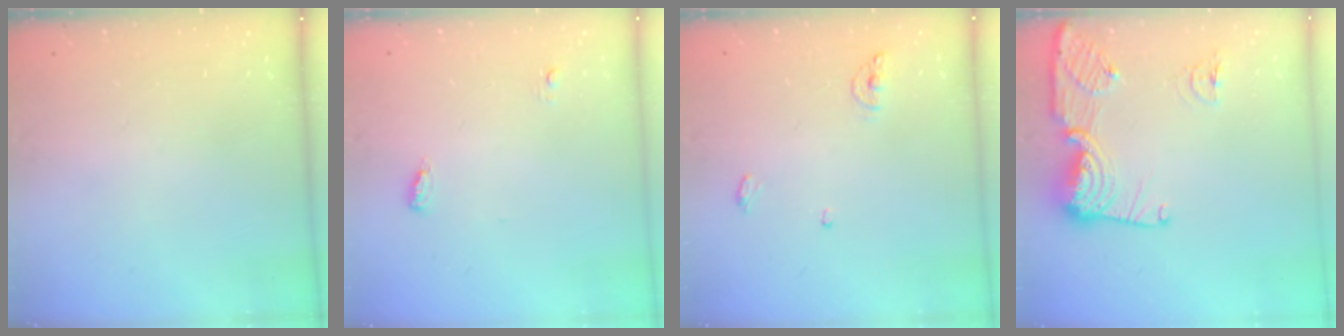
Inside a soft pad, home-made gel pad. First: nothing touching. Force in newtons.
{"total": 3.7, "press": 3.5, "slide": 1.2}
{"total": 5.7, "press": 5.7, "slide": 0.9}
{"total": 13.9, "press": 13.8, "slide": 1.5}